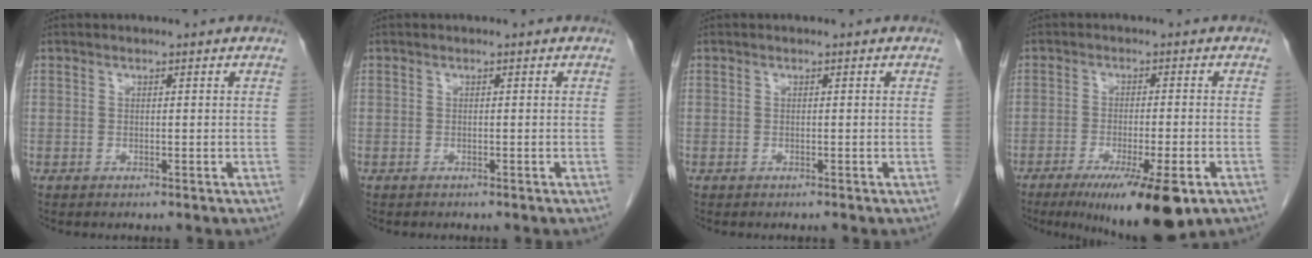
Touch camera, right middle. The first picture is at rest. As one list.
[{"total": 0.0}, {"total": 0.0}, {"total": 12.2, "force": [-7.3, 1.3, 9.7], "torque": [-0.131, -0.027, -0.110]}]